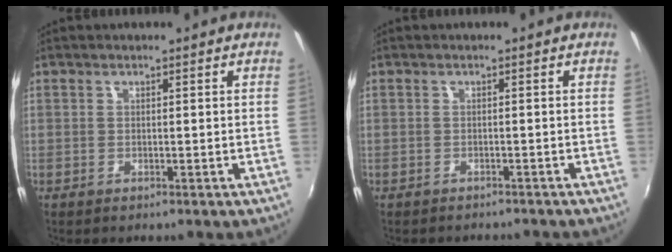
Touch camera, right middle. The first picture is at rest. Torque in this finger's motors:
{"motor_torque": [0.11, -0.14, 0.03, 0.02]}